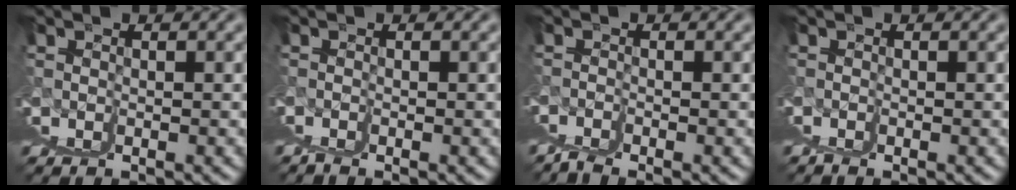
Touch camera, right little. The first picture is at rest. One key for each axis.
{"total": 1.9, "fx": 0.4, "fy": -1.8, "fz": -0.2, "tx": 0.018, "ty": 0.012, "tz": 0.004}
{"total": 3.1, "fx": 0.3, "fy": -3.1, "fz": 0.5, "tx": 0.014, "ty": 0.012, "tz": 0.011}
{"total": 1.6, "fx": 0.3, "fy": -1.5, "fz": -0.3, "tx": 0.015, "ty": 0.008, "tz": 0.003}